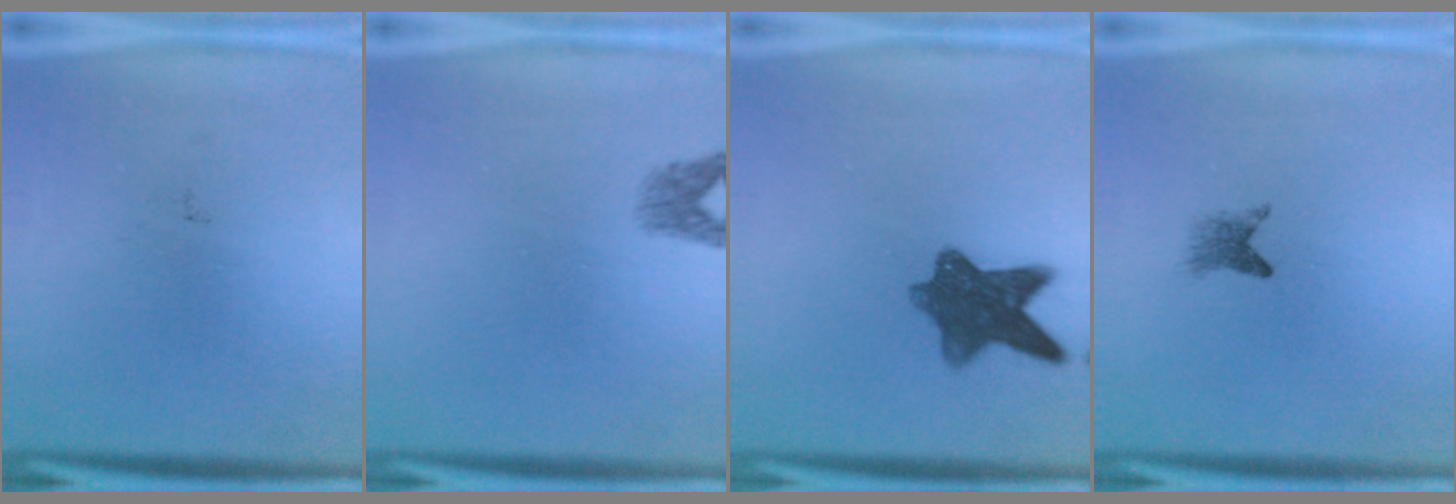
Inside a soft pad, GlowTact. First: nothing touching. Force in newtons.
{"total": 1.8}
{"total": 8.7}
{"total": 2.0}